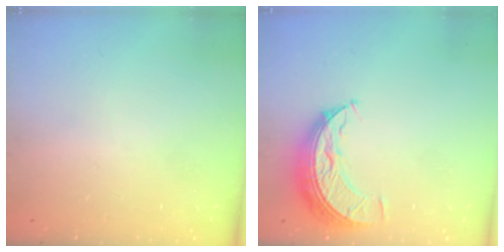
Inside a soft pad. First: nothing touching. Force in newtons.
{"total": 9.1, "press": 9.1, "slide": 0.6}